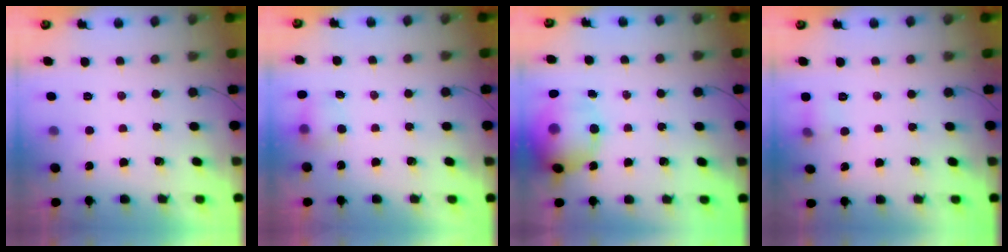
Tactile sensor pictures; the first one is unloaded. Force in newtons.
{"total": 4.3, "press": 4.1, "slide": 1.2}
{"total": 17.5, "press": 17.2, "slide": 3.5}
{"total": 5.7, "press": 5.2, "slide": 2.2}